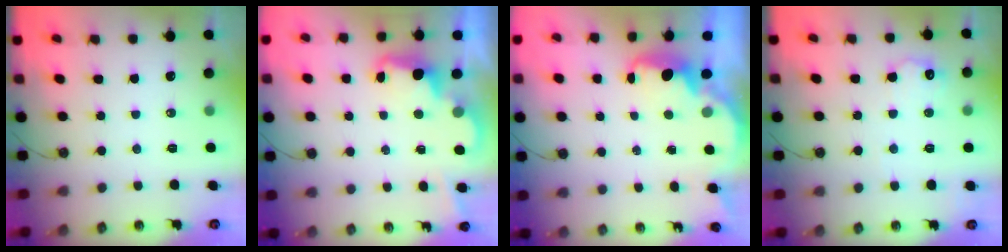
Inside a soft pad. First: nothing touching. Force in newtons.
{"total": 2.5, "press": 2.4, "slide": 0.6}
{"total": 2.7, "press": 2.6, "slide": 0.6}
{"total": 9.1, "press": 9.0, "slide": 0.6}